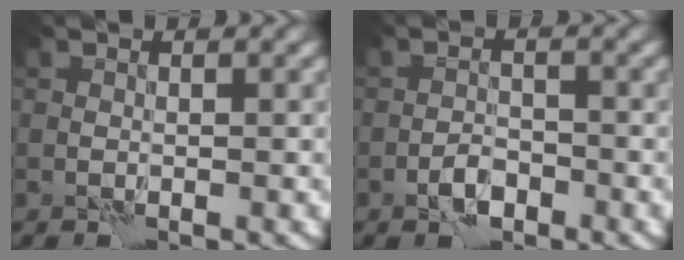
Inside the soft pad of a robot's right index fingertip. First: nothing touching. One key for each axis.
{"total": 2.3, "fx": -1.5, "fy": 1.1, "fz": 1.3, "tx": -0.020, "ty": 0.006, "tz": -0.030}